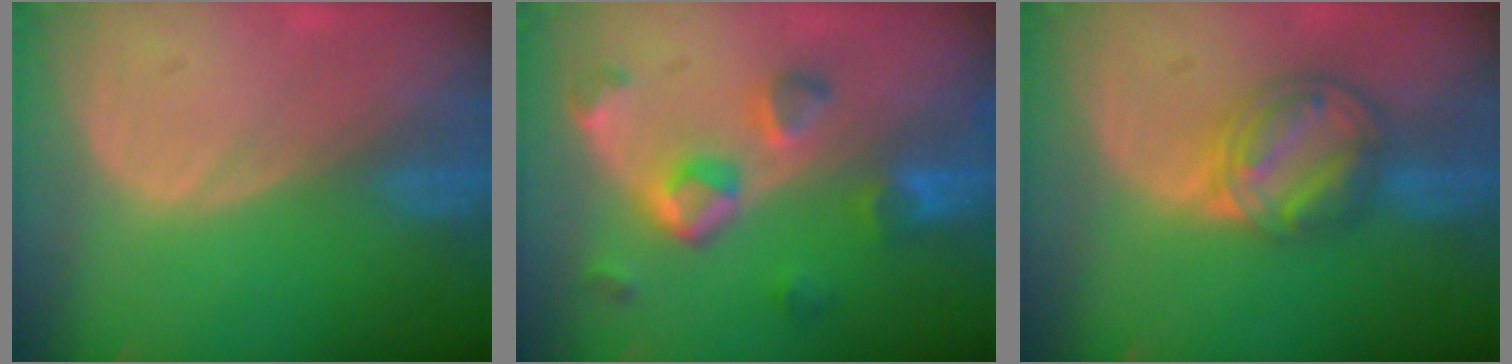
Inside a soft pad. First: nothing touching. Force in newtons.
{"total": 7.3, "press": 7.1, "slide": 1.7}
{"total": 7.8, "press": 6.7, "slide": 3.8}